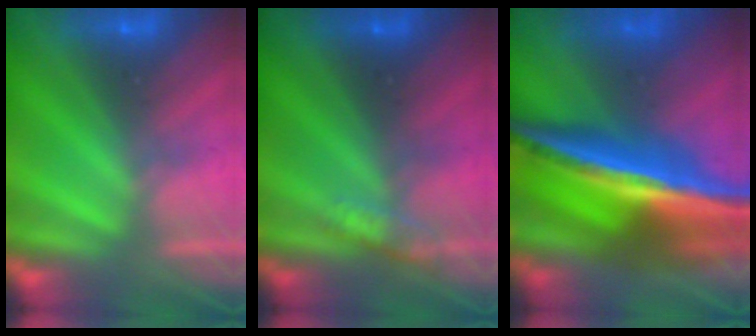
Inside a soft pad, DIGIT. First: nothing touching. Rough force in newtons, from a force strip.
{"total": 3.1}
{"total": 6.3}